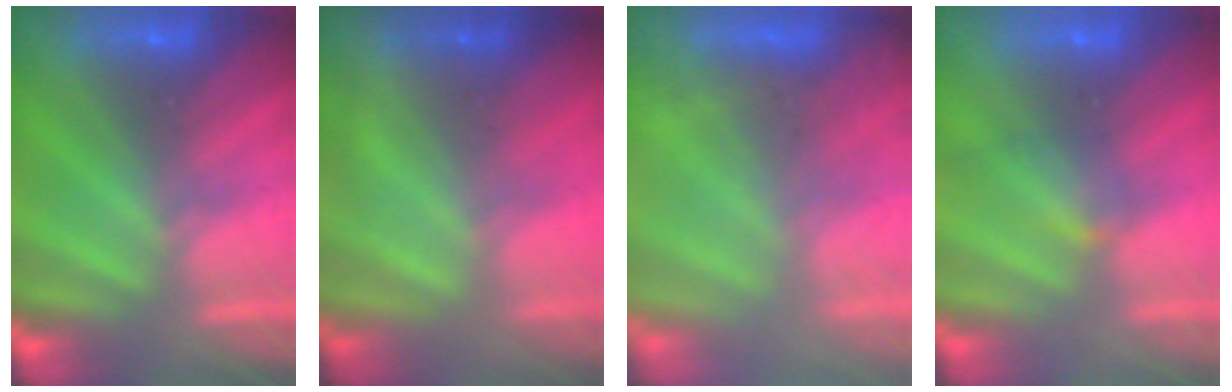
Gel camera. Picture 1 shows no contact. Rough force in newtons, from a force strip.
{"total": 1.5}
{"total": 8.2}
{"total": 2.2}